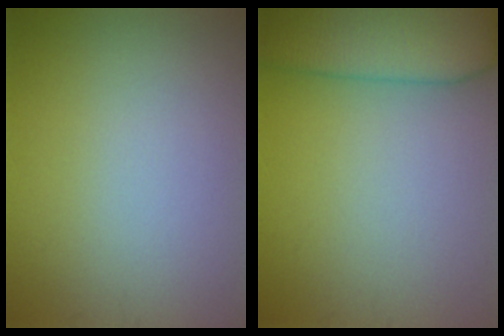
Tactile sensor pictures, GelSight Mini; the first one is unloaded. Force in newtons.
{"total": 7.7, "press": 7.7, "slide": 0.7}